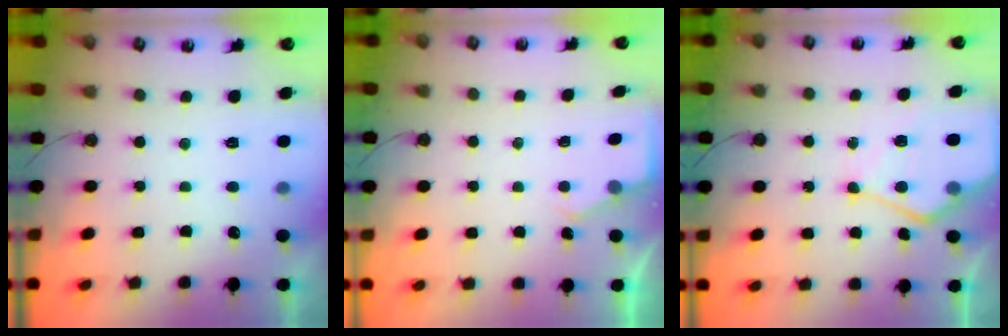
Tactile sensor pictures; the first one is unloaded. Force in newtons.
{"total": 2.6, "press": 2.6, "slide": 0.4}
{"total": 11.0, "press": 10.9, "slide": 1.3}